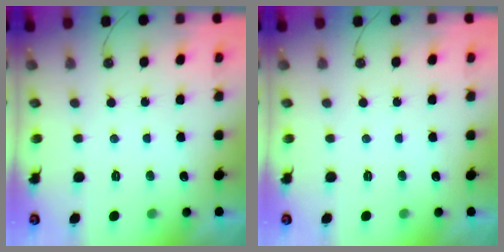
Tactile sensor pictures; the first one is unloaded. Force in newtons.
{"total": 0.0}